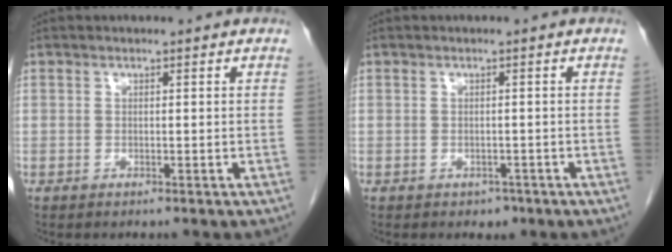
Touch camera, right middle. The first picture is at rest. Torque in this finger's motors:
{"motor_torque": [0.23, -0.02, -0.02, -0.01]}